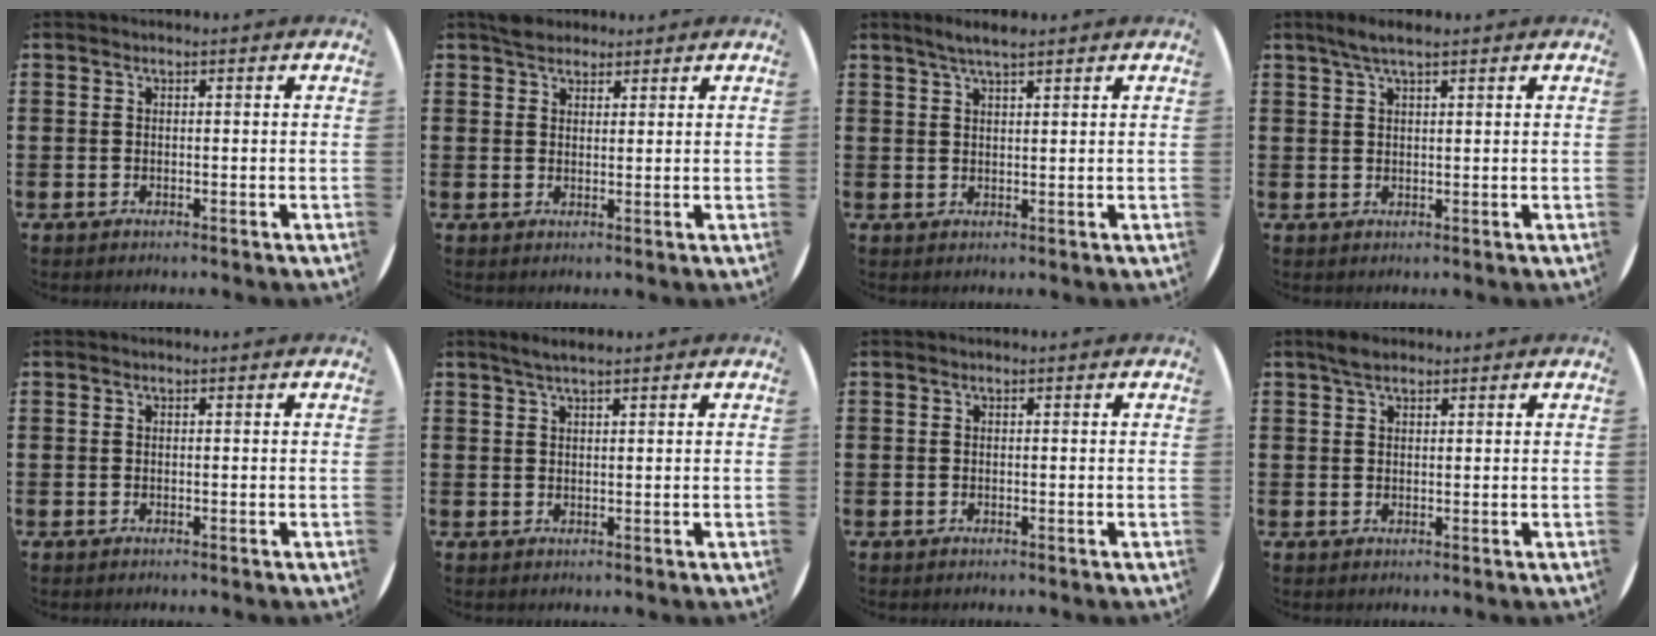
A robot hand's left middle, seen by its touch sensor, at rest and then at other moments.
{"total": 2.5, "force": [2.2, 1.1, 0.2], "torque": [-0.001, 0.004, 0.042]}
{"total": 2.9, "force": [2.4, 0.3, 1.7], "torque": [-0.036, 0.004, 0.042]}
{"total": 2.8, "force": [2.0, 0.4, 1.9], "torque": [-0.039, 0.006, 0.034]}
{"total": 0.0}
{"total": 1.9, "force": [1.5, 0.1, 1.1], "torque": [-0.023, 0.003, 0.026]}
{"total": 0.0}
{"total": 2.2, "force": [1.7, 0.9, 1.0], "torque": [-0.014, 0.003, 0.029]}